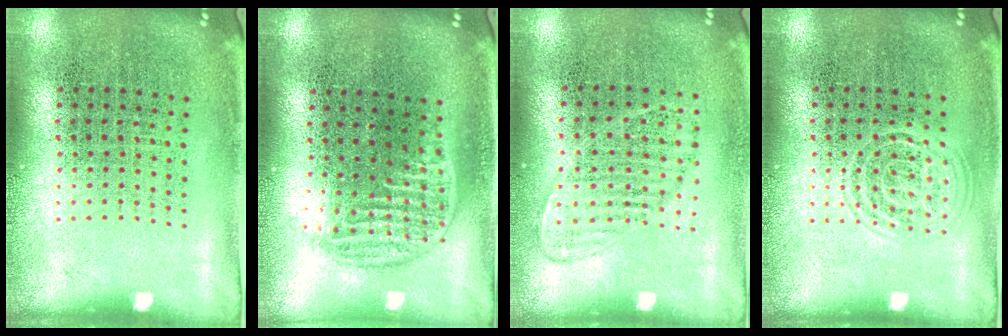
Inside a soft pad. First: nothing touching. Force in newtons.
{"total": 1.2, "press": 1.0, "slide": 0.6}
{"total": 1.1, "press": 1.0, "slide": 0.5}
{"total": 1.3, "press": 1.3, "slide": 0.1}